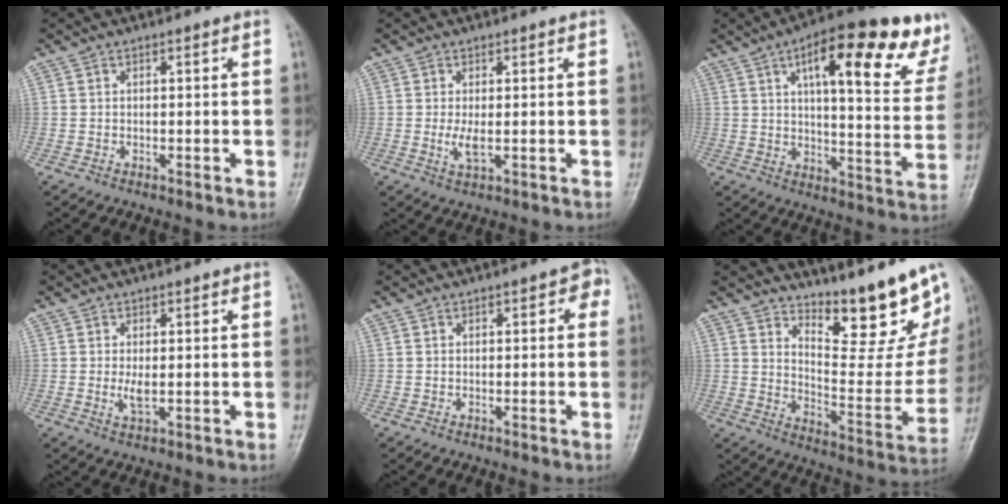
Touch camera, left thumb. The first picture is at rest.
{"total": 2.6, "force": [0.1, 1.0, 2.4], "torque": [-0.052, -0.009, 0.006]}
{"total": 24.4, "force": [12.6, 7.3, 19.6], "torque": [-0.237, -0.024, 0.170]}
{"total": 2.3, "force": [0.2, 1.0, 2.1], "torque": [-0.040, -0.008, 0.008]}
{"total": 2.6, "force": [0.7, 1.5, 1.9], "torque": [-0.005, 0.004, 0.003]}
{"total": 18.0, "force": [14.7, 4.8, 9.2], "torque": [-0.084, -0.122, 0.211]}